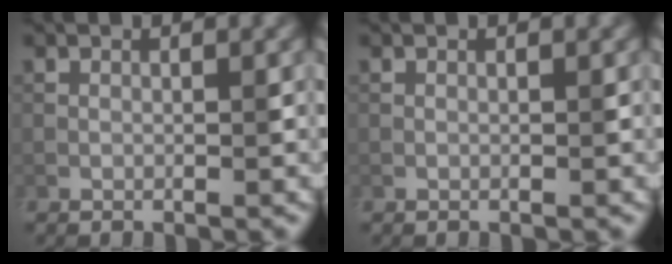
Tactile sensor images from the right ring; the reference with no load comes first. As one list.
[{"total": 0.0}]